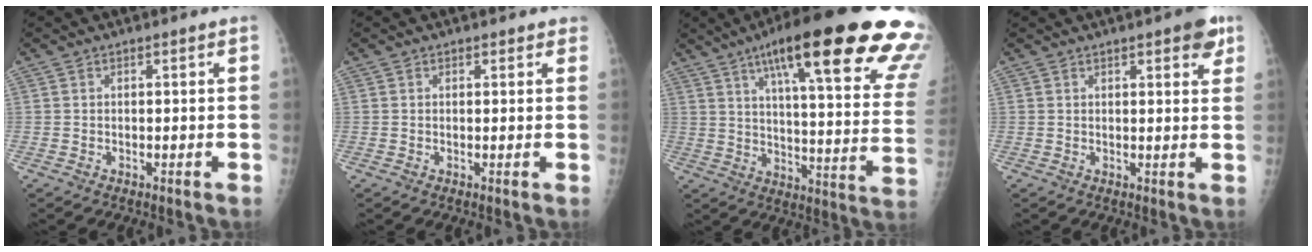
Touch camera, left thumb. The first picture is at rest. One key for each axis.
{"total": 1.0, "fx": 0.7, "fy": 0.7, "fz": 0.1, "tx": 0.013, "ty": -0.003, "tz": 0.003}
{"total": 31.3, "fx": 18.5, "fy": 6.1, "fz": 24.5, "tx": -0.279, "ty": -0.037, "tz": 0.256}
{"total": 5.3, "fx": 3.0, "fy": 1.7, "fz": 4.0, "tx": -0.036, "ty": -0.010, "tz": 0.030}